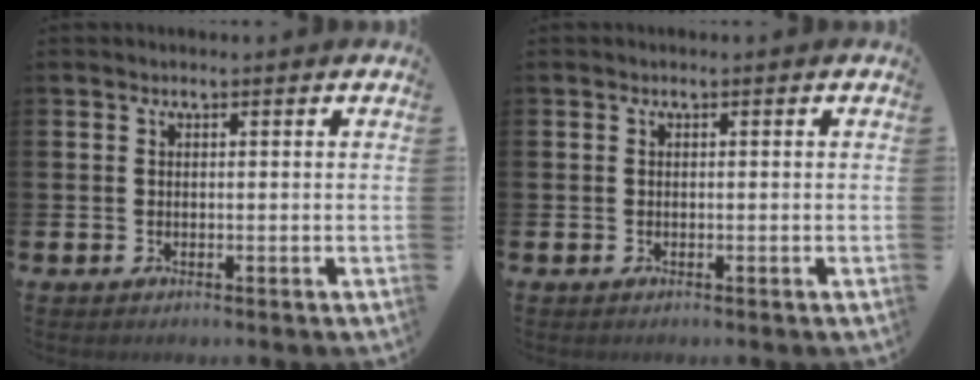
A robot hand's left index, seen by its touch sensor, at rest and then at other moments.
{"total": 0.0}